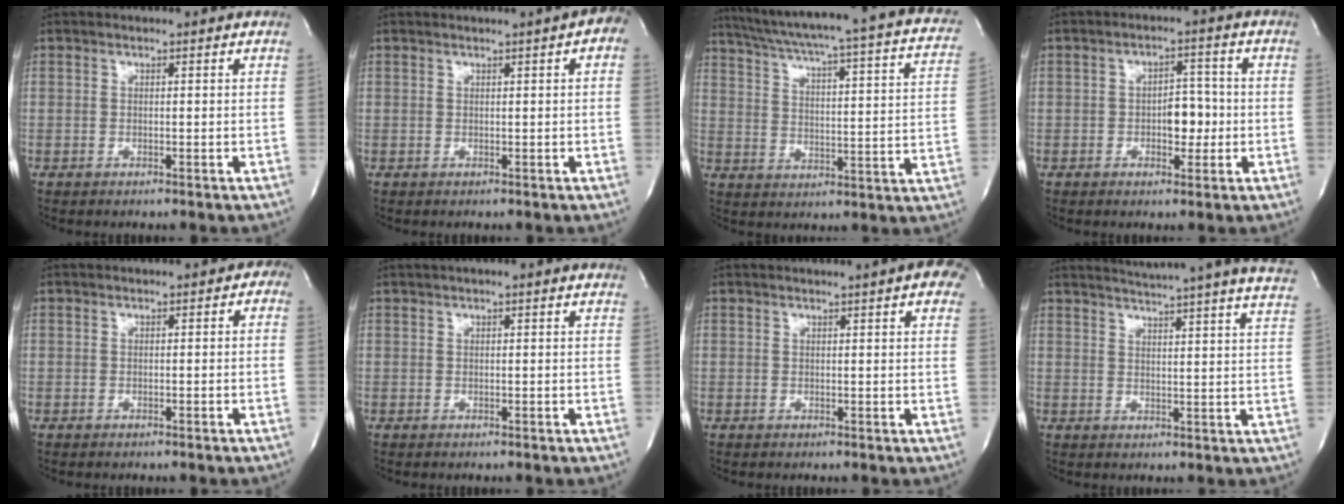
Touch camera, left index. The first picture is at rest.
{"total": 3.4, "force": [1.4, 0.6, 3.0], "torque": [-0.034, 0.009, 0.011]}
{"total": 27.3, "force": [22.7, 2.5, 14.9], "torque": [-0.226, -0.039, 0.278]}
{"total": 4.8, "force": [-0.9, 2.6, 3.9], "torque": [-0.049, 0.012, -0.011]}
{"total": 1.4, "force": [-0.7, 1.0, 0.6], "torque": [0.009, 0.009, -0.017]}
{"total": 1.9, "force": [1.1, 0.1, 1.6], "torque": [-0.028, 0.017, 0.014]}
{"total": 6.3, "force": [3.9, 1.0, 4.9], "torque": [-0.056, 0.004, 0.032]}
{"total": 21.3, "force": [19.4, -1.5, 8.7], "torque": [-0.139, -0.061, 0.232]}